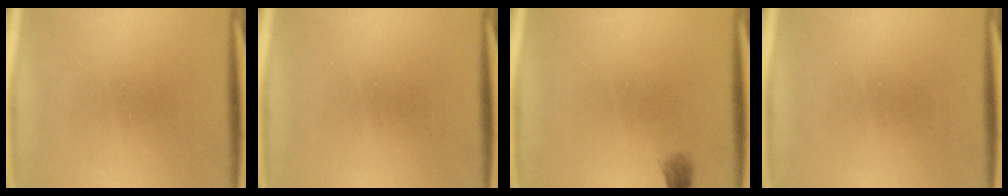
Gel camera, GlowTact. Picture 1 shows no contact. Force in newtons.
{"total": 0.0}
{"total": 1.1}
{"total": 0.0}